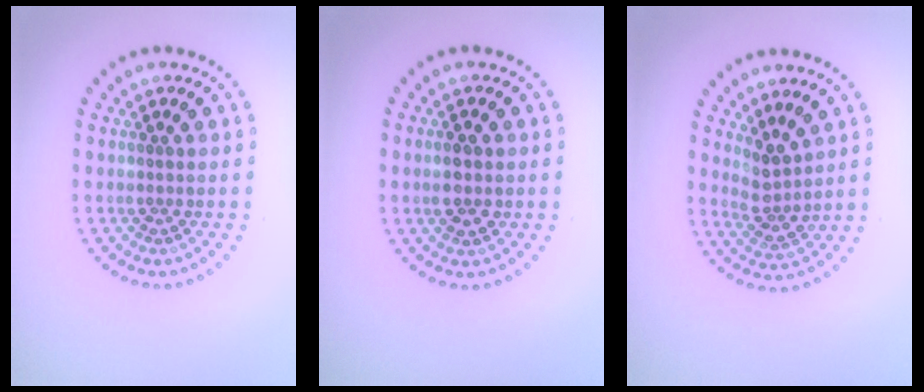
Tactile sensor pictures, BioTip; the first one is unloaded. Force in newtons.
{"total": 2.8, "press": 2.8, "slide": 0.3}
{"total": 2.6, "press": 2.0, "slide": 1.7}